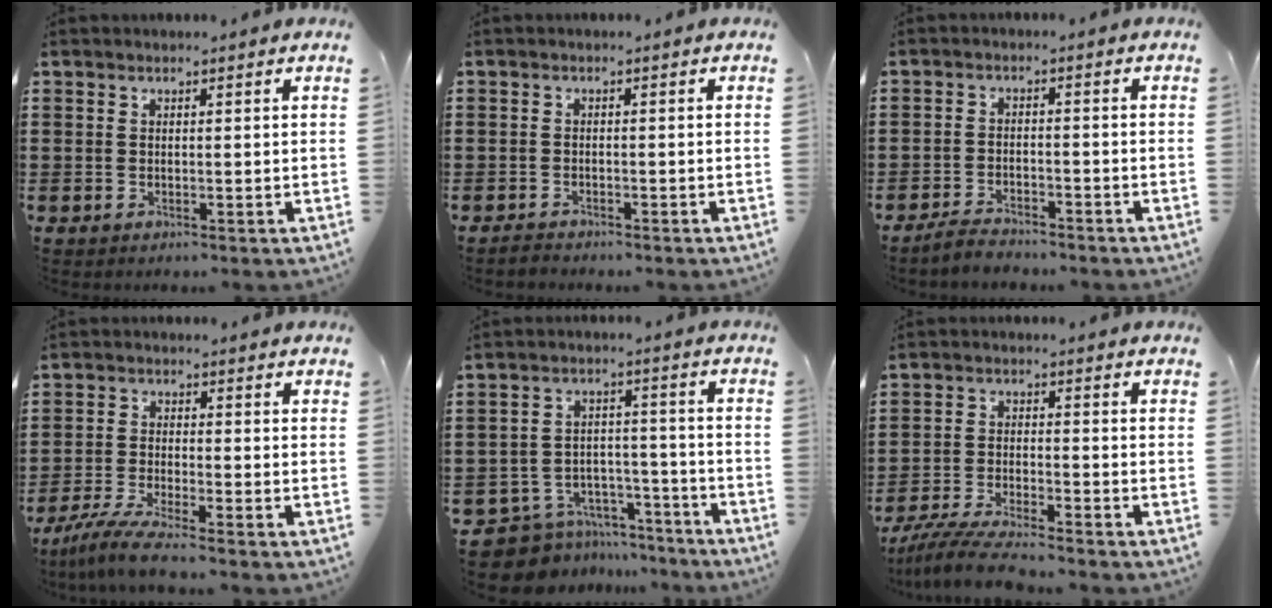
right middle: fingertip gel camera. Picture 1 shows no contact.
{"total": 1.2, "force": [-1.1, 0.2, 0.0], "torque": [-0.004, 0.001, -0.024]}
{"total": 2.9, "force": [-2.9, 0.4, 0.3], "torque": [-0.012, 0.003, -0.060]}
{"total": 5.2, "force": [-4.6, -0.2, 2.5], "torque": [-0.071, -0.025, -0.092]}
{"total": 8.5, "force": [-7.9, 2.7, 1.2], "torque": [-0.032, 0.021, -0.153]}
{"total": 6.0, "force": [-5.6, 0.3, 2.1], "torque": [-0.053, -0.010, -0.109]}